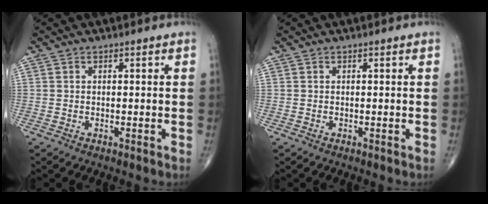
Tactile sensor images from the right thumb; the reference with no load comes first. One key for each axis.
{"total": 0.0}